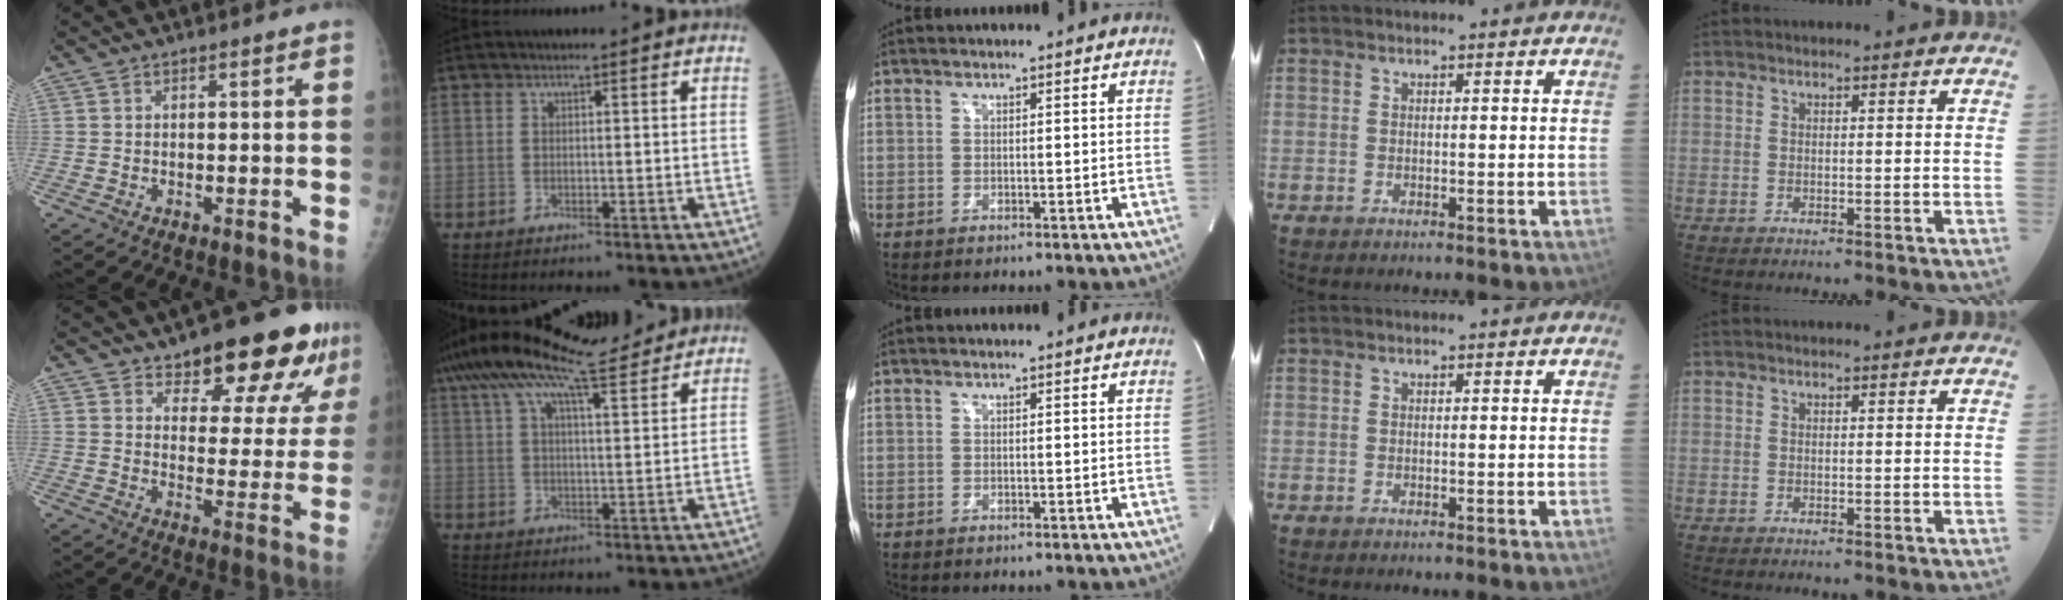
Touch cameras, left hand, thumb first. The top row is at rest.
{"thumb": {"total": 17.2, "force": [12.1, 6.5, 10.4], "torque": [-0.098, -0.059, 0.161]}, "index": {"total": 15.5, "force": [13.0, 1.6, 8.4], "torque": [-0.170, 0.039, 0.208]}}